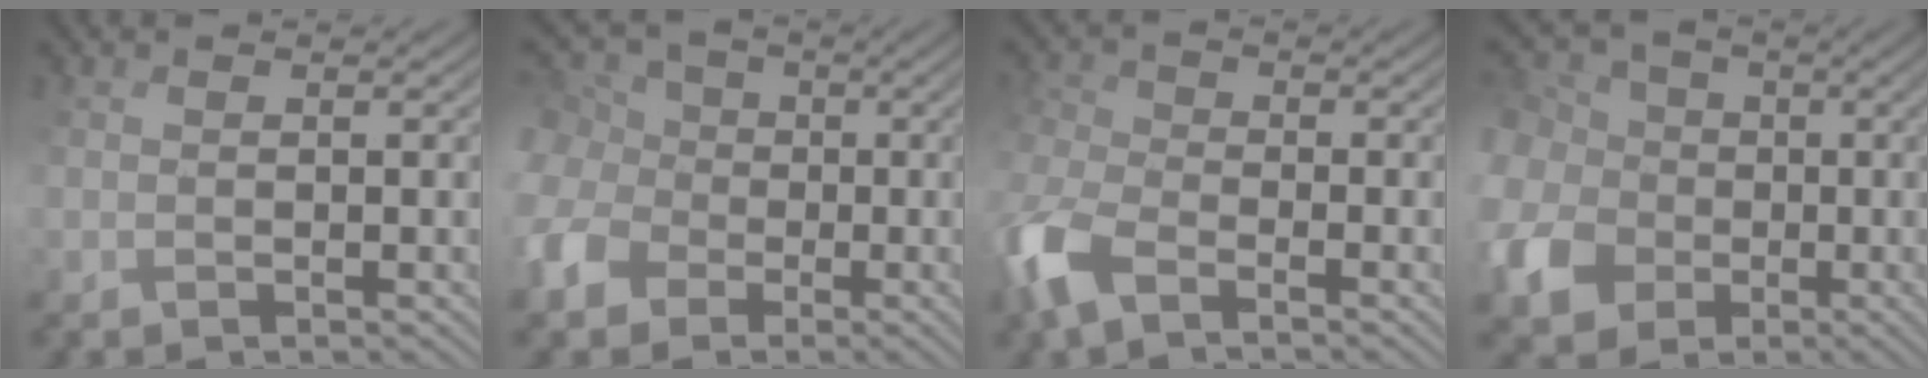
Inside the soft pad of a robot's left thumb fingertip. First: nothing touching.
{"total": 8.5, "force": [-0.8, 7.4, 4.1], "torque": [-0.137, 0.003, -0.019]}
{"total": 7.0, "force": [-3.1, 3.5, 5.2], "torque": [-0.147, -0.006, -0.072]}
{"total": 11.8, "force": [0.1, 10.6, 5.2], "torque": [-0.191, -0.006, -0.008]}